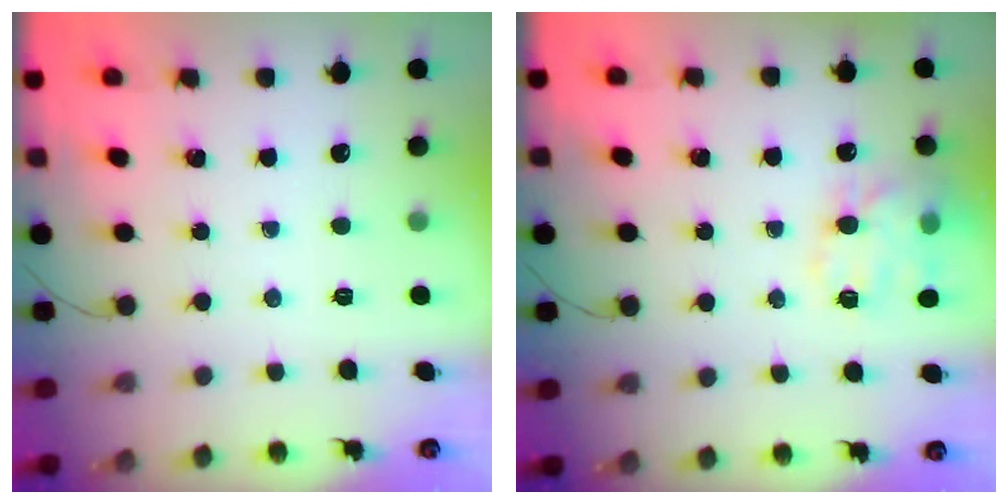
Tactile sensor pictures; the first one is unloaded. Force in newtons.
{"total": 15.0, "press": 14.9, "slide": 2.2}